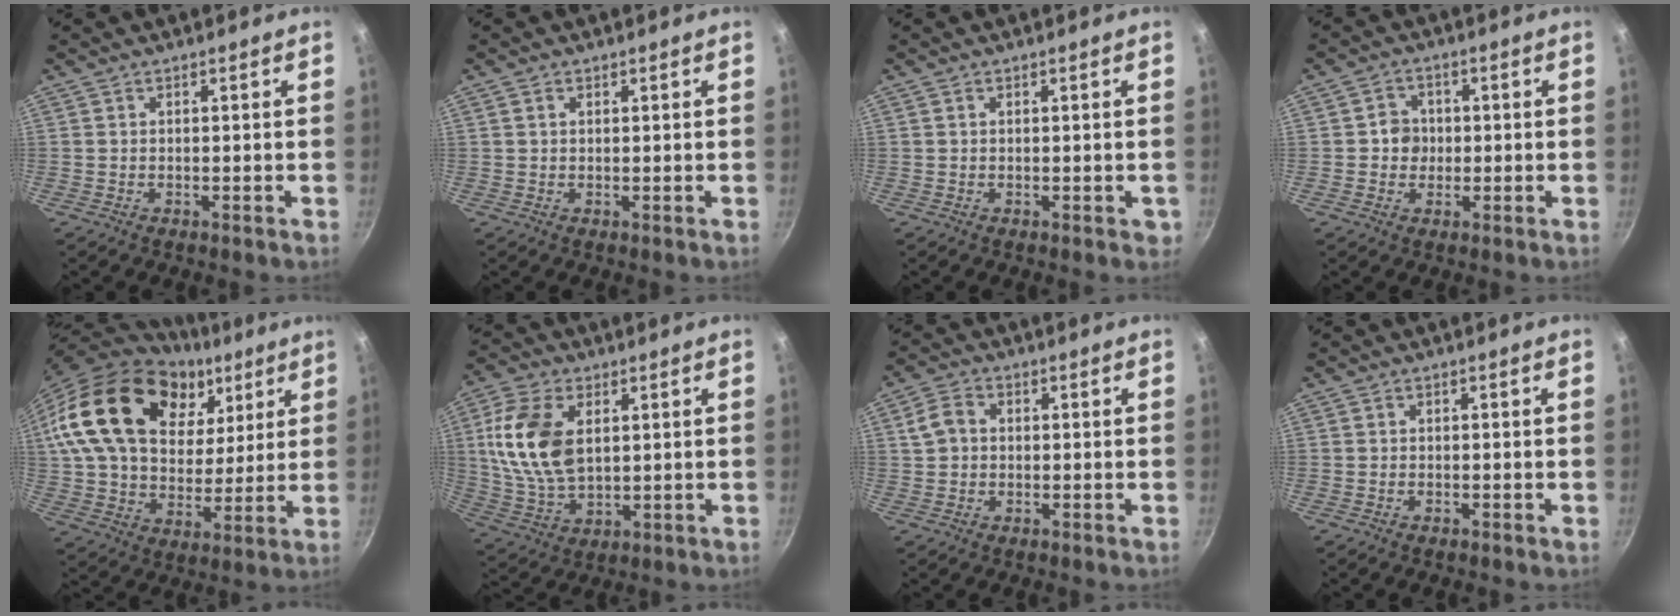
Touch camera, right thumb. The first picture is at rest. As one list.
[{"total": 1.2, "force": [0.5, 0.9, 0.6], "torque": [-0.008, 0.001, 0.008]}, {"total": 2.0, "force": [0.1, 1.4, 1.5], "torque": [-0.009, 0.002, 0.003]}, {"total": 4.1, "force": [-0.1, 3.9, 1.4], "torque": [0.006, 0.007, -0.006]}, {"total": 29.1, "force": [12.1, 19.1, 18.3], "torque": [-0.306, -0.016, 0.211]}, {"total": 15.1, "force": [3.2, 9.1, 11.6], "torque": [-0.216, -0.008, 0.068]}, {"total": 5.1, "force": [0.5, 4.0, 3.0], "torque": [-0.050, 0.013, 0.003]}, {"total": 0.6, "force": [-0.3, 0.5, 0.2], "torque": [-0.003, 0.002, -0.007]}]